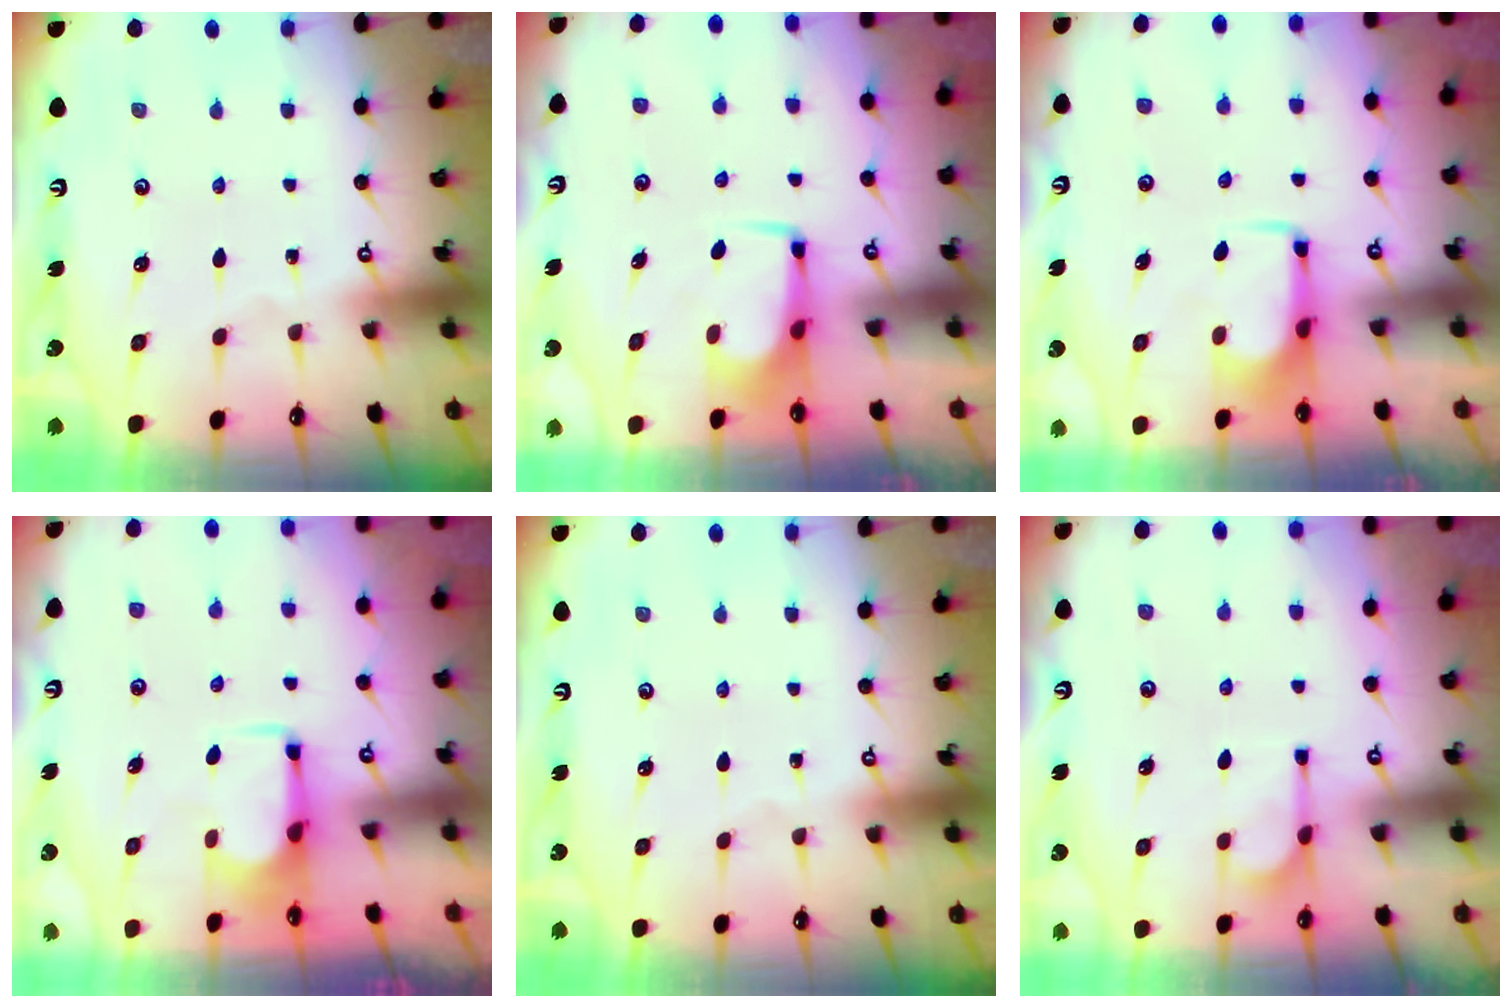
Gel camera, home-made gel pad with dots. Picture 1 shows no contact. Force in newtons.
{"total": 2.0, "press": 1.9, "slide": 0.6}
{"total": 2.1, "press": 2.1, "slide": 0.5}
{"total": 1.9, "press": 1.7, "slide": 0.8}
{"total": 0.0}
{"total": 6.1, "press": 5.9, "slide": 1.4}